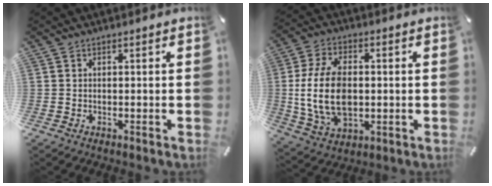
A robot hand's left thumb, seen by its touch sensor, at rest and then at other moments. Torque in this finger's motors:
{"motor_torque": [2.49, 2.51, 0.78, -0.18, 0.34]}